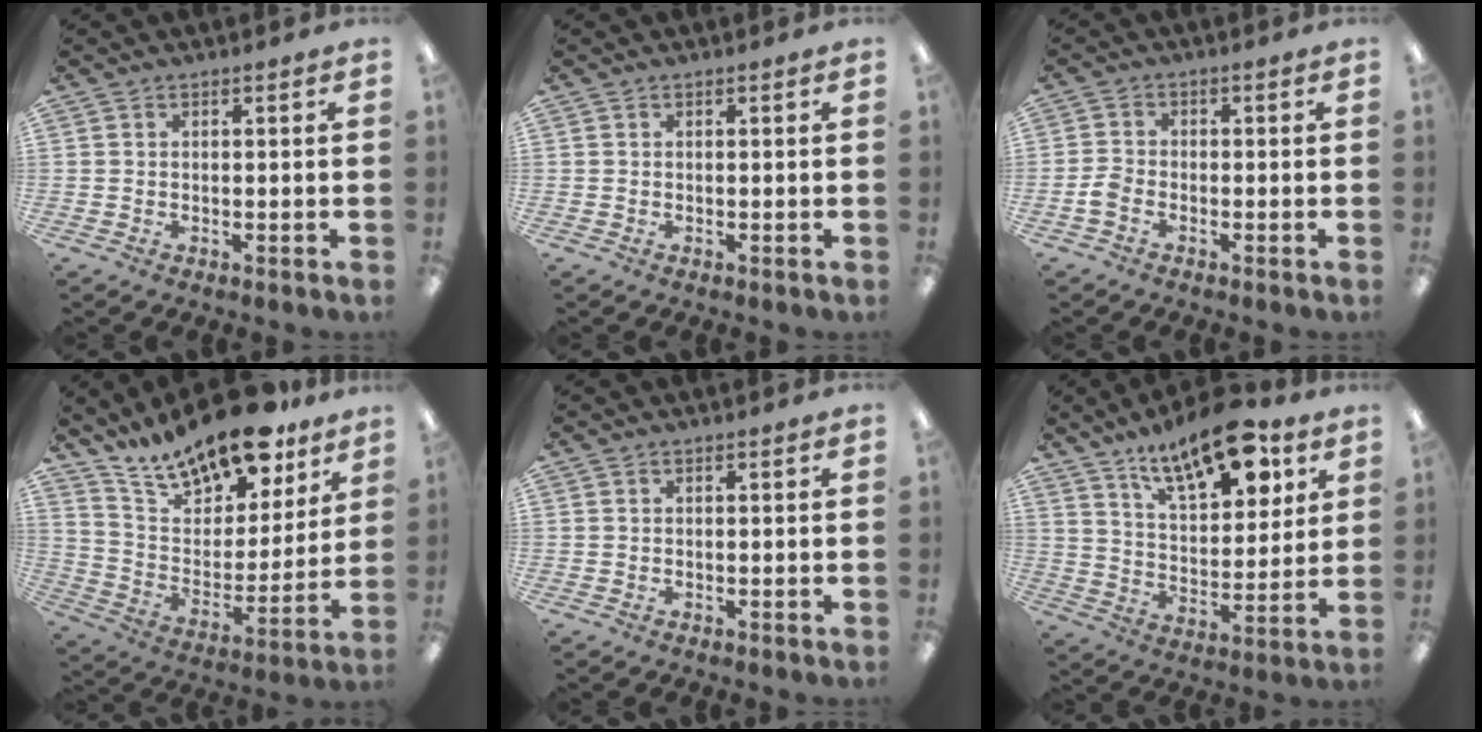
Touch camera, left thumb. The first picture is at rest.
{"total": 0.0}
{"total": 2.8, "force": [-1.5, 1.7, 1.7], "torque": [-0.034, 0.004, -0.028]}
{"total": 18.3, "force": [15.3, 6.4, 7.7], "torque": [-0.143, -0.105, 0.270]}
{"total": 0.0}
{"total": 17.0, "force": [12.1, 6.7, 10.0], "torque": [-0.150, -0.064, 0.202]}